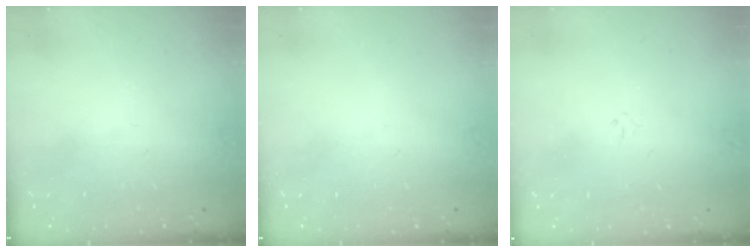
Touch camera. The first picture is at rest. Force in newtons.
{"total": 0.0}
{"total": 0.0}